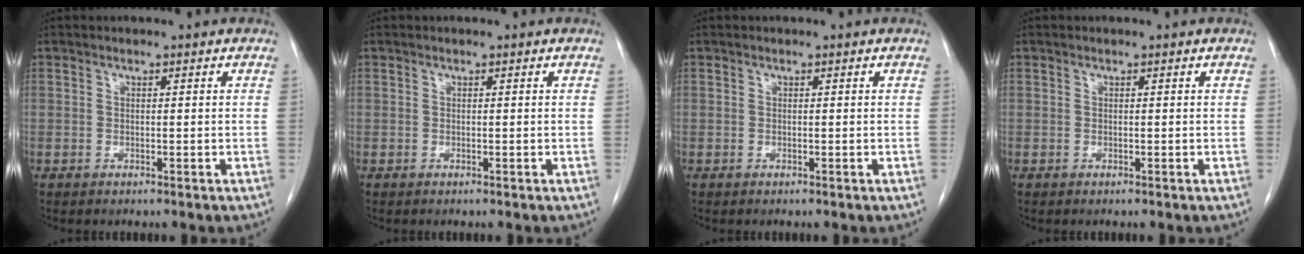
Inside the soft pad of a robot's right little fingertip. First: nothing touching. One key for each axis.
{"total": 0.0}
{"total": 0.0}
{"total": 0.0}